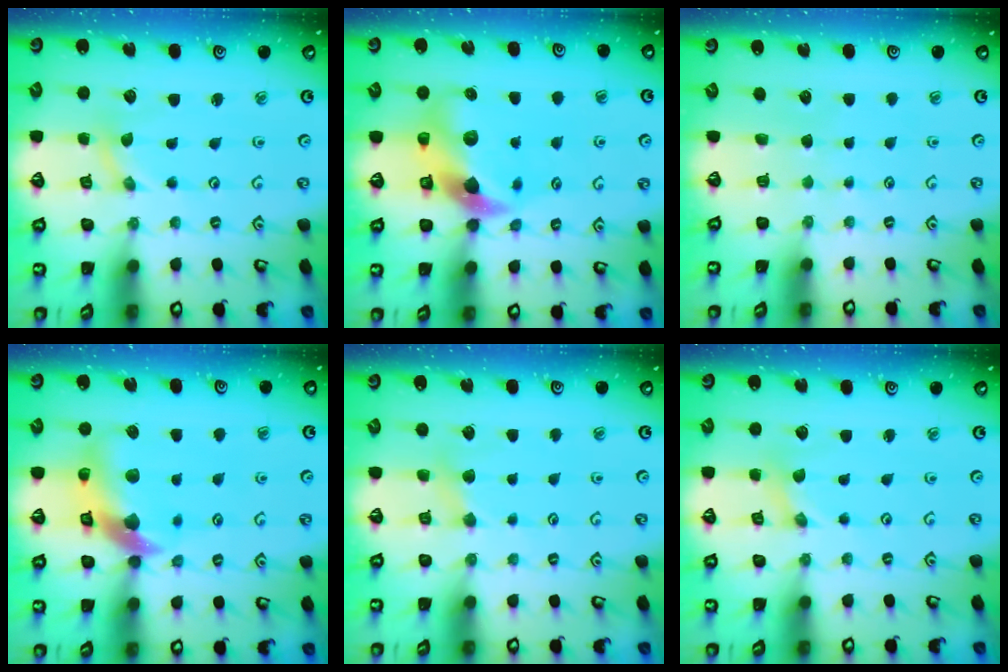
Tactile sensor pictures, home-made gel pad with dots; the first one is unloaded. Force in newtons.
{"total": 12.0, "press": 11.8, "slide": 1.9}
{"total": 0.0}
{"total": 12.5, "press": 12.4, "slide": 1.9}
{"total": 4.2, "press": 4.2, "slide": 0.6}
{"total": 0.0}